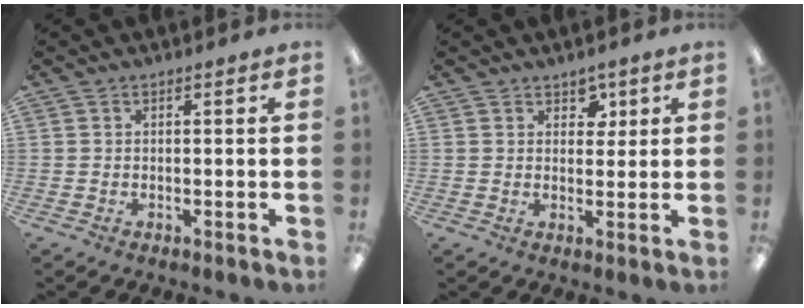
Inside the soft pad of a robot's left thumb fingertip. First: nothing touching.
{"total": 3.5, "force": [2.3, 2.4, 1.0], "torque": [0.005, -0.009, 0.036]}